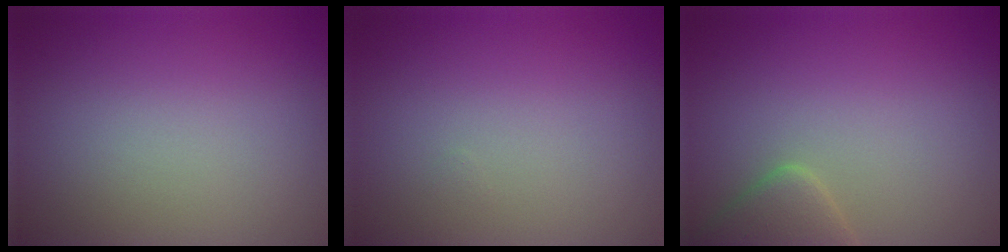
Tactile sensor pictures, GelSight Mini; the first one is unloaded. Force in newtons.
{"total": 0.0}
{"total": 2.7, "press": 2.7, "slide": 0.2}